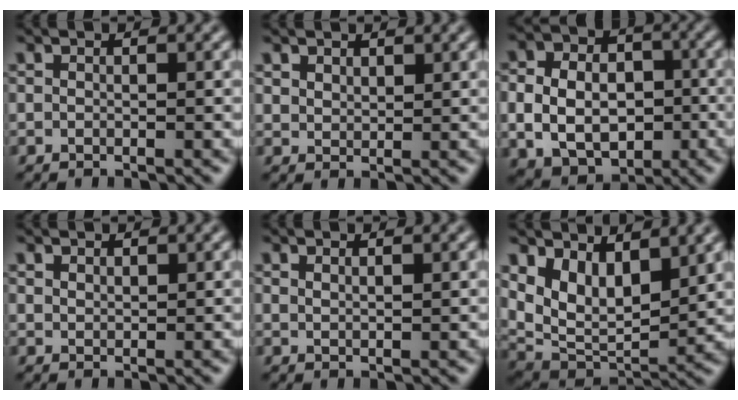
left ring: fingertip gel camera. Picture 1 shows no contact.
{"total": 1.7, "force": [1.4, 0.9, 0.4], "torque": [-0.013, -0.004, 0.028]}
{"total": 10.1, "force": [-0.9, 8.2, 5.9], "torque": [-0.092, 0.005, -0.027]}
{"total": 1.2, "force": [1.1, 0.5, 0.2], "torque": [-0.007, -0.001, 0.023]}
{"total": 1.1, "force": [0.9, 0.2, 0.5], "torque": [-0.010, 0.000, 0.016]}
{"total": 7.9, "force": [3.5, 4.5, 5.6], "torque": [-0.100, -0.022, 0.067]}